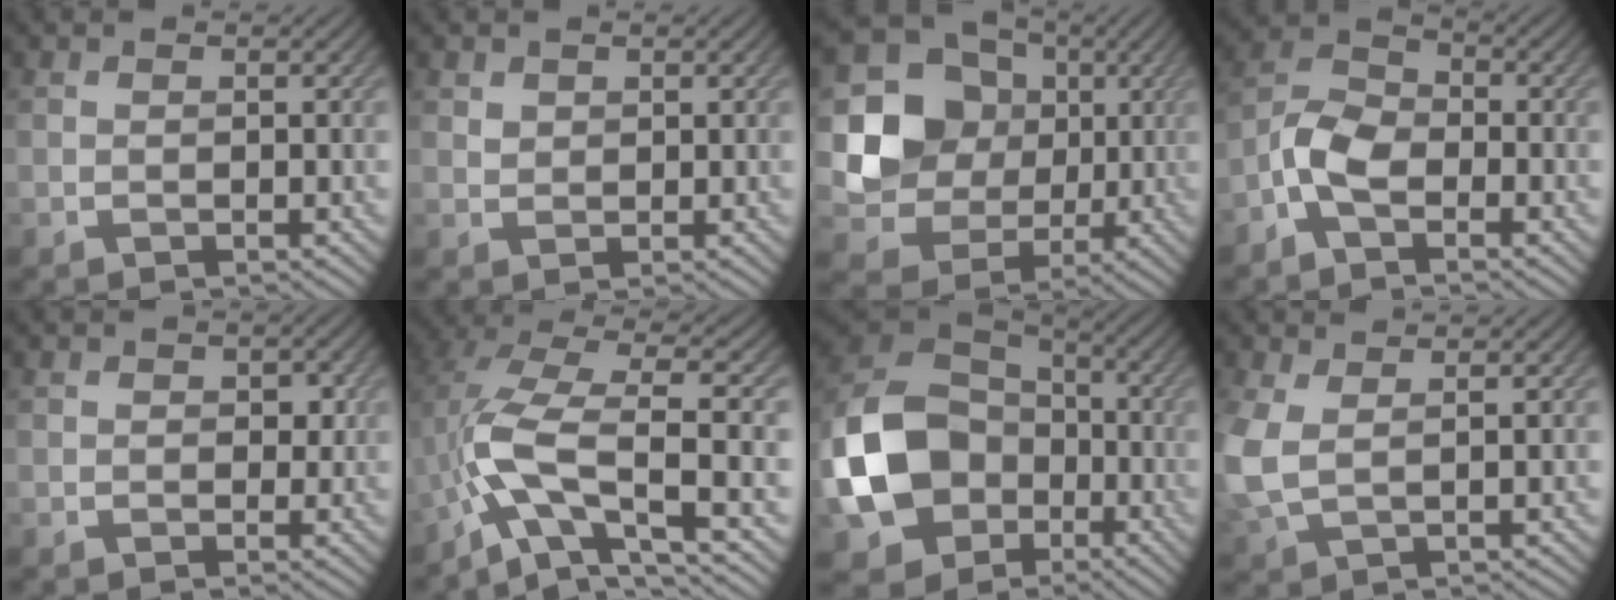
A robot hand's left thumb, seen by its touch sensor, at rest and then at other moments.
{"total": 1.3, "force": [0.9, 0.9, 0.4], "torque": [-0.009, -0.001, 0.018]}
{"total": 12.4, "force": [1.8, 10.7, 5.9], "torque": [-0.148, 0.001, 0.014]}
{"total": 5.6, "force": [-2.9, 2.8, 3.9], "torque": [-0.083, 0.008, -0.071]}
{"total": 1.4, "force": [0.2, 1.2, 0.7], "torque": [-0.015, -0.006, -0.001]}
{"total": 11.3, "force": [-3.2, 3.6, 10.2], "torque": [-0.208, 0.000, -0.061]}
{"total": 15.5, "force": [-3.8, 12.1, 8.8], "torque": [-0.220, -0.019, -0.086]}
{"total": 4.7, "force": [1.1, 2.3, 4.0], "torque": [-0.117, -0.003, 0.020]}